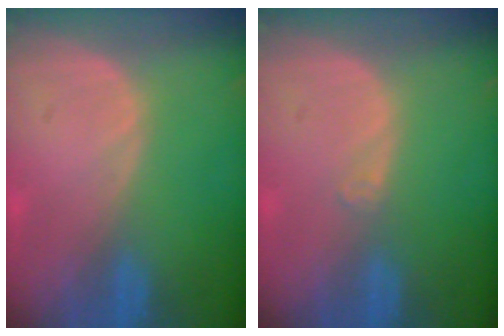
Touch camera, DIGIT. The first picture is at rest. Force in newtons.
{"total": 0.9, "press": 0.7, "slide": 0.6}